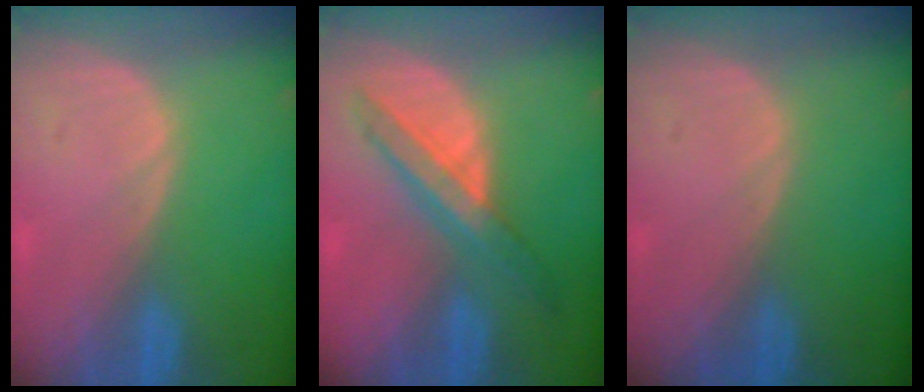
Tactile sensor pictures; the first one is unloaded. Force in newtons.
{"total": 6.7, "press": 6.3, "slide": 2.2}
{"total": 0.0}